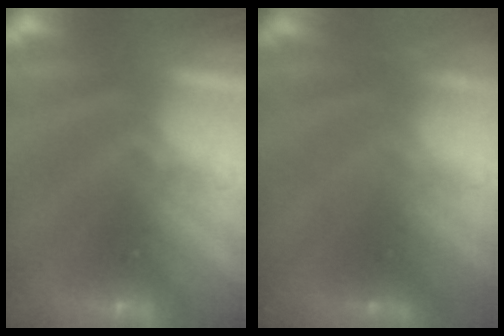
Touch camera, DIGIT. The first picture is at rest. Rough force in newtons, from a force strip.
{"total": 2.3}